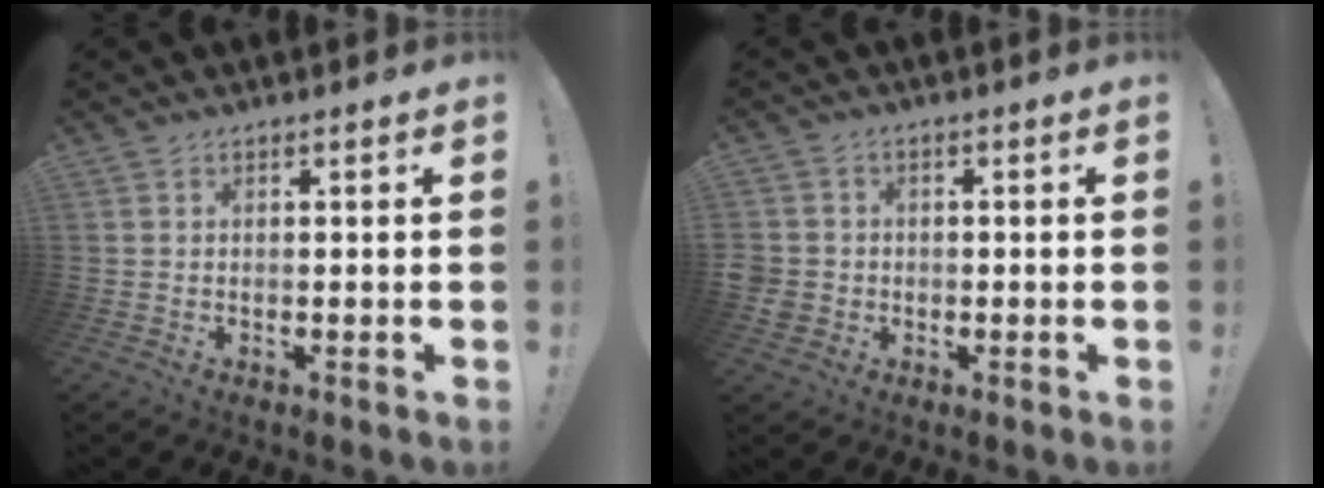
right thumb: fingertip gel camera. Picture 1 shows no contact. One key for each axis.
{"total": 4.4, "fx": -0.8, "fy": 4.1, "fz": 1.6, "tx": -0.037, "ty": 0.005, "tz": -0.015}